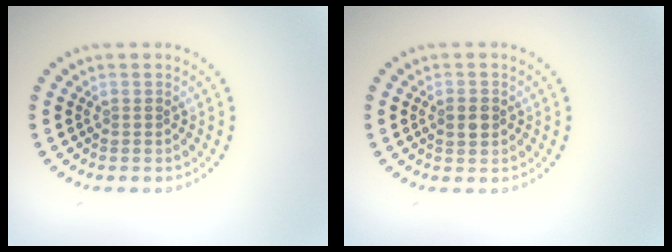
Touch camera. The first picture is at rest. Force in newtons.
{"total": 2.0, "press": 1.9, "slide": 0.1}